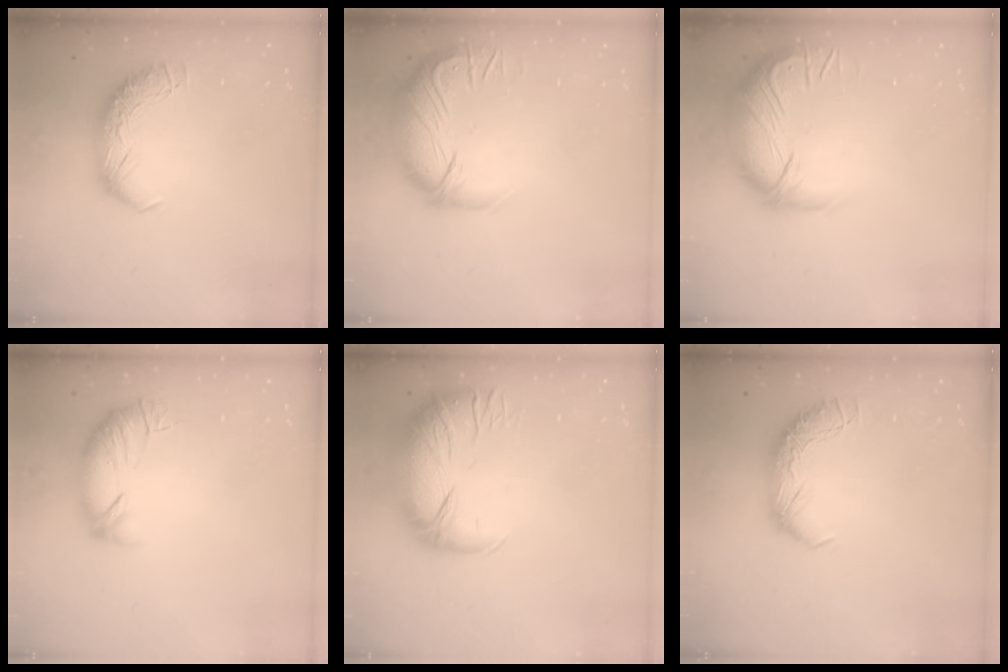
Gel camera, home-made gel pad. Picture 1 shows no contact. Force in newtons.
{"total": 3.0, "press": 0.1, "slide": 3.0}
{"total": 4.2, "press": 2.5, "slide": 3.4}
{"total": 4.3, "press": 3.8, "slide": 1.9}
{"total": 2.9, "press": 0.7, "slide": 2.9}
{"total": 0.0}